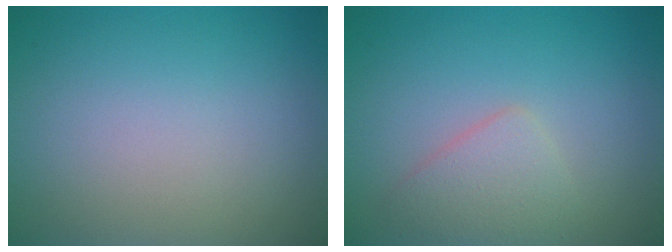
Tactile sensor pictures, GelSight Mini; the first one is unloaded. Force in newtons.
{"total": 2.4, "press": 2.4, "slide": 0.2}